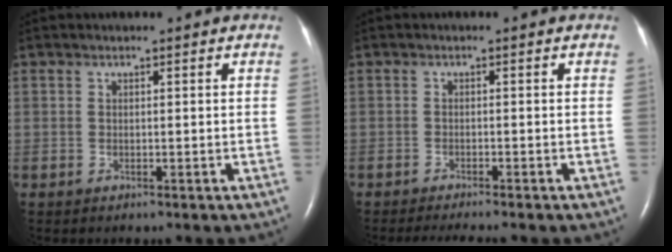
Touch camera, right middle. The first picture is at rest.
{"total": 4.4, "force": [-3.9, -0.3, 2.1], "torque": [-0.028, -0.010, -0.059]}